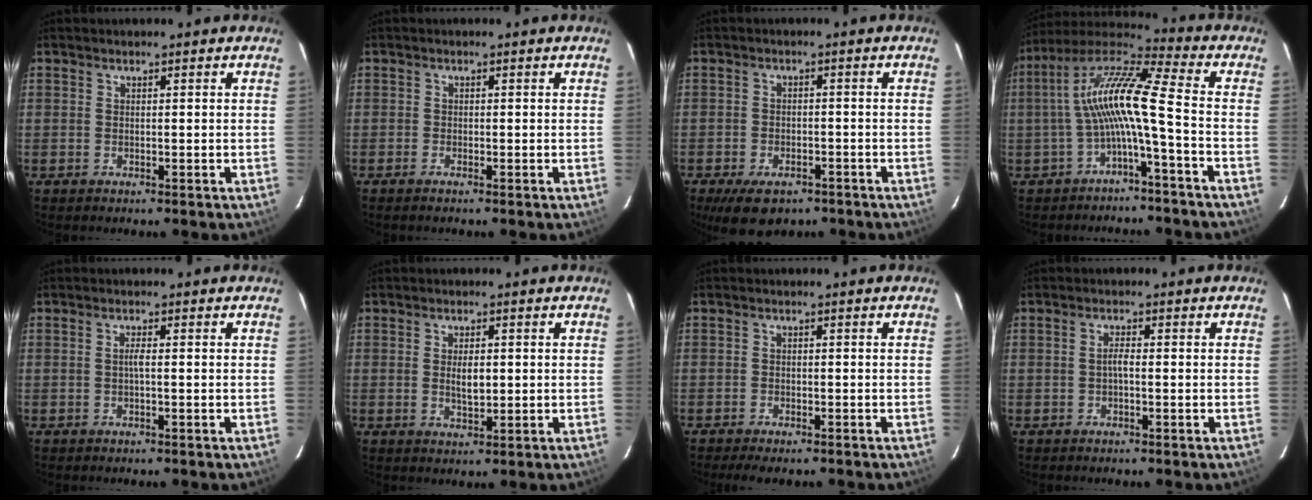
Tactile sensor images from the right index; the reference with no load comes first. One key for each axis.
{"total": 0.8, "fx": -0.8, "fy": 0.1, "fz": 0.3, "tx": -0.006, "ty": -0.004, "tz": -0.017}
{"total": 8.9, "fx": -6.2, "fy": 4.4, "fz": 4.6, "tx": -0.098, "ty": -0.014, "tz": -0.090}
{"total": 11.9, "fx": -2.4, "fy": 0.4, "fz": 11.7, "tx": -0.233, "ty": 0.020, "tz": -0.051}
{"total": 1.2, "fx": -0.2, "fy": -0.1, "fz": 1.1, "tx": -0.020, "ty": 0.003, "tz": -0.006}
{"total": 3.6, "fx": 0.1, "fy": 1.6, "fz": 3.3, "tx": -0.057, "ty": -0.002, "tz": 0.004}
{"total": 5.2, "fx": -4.4, "fy": 1.4, "fz": 2.4, "tx": -0.052, "ty": -0.013, "tz": -0.067}
{"total": 1.4, "fx": -0.4, "fy": 0.3, "fz": 1.3, "tx": -0.025, "ty": 0.006, "tz": -0.010}